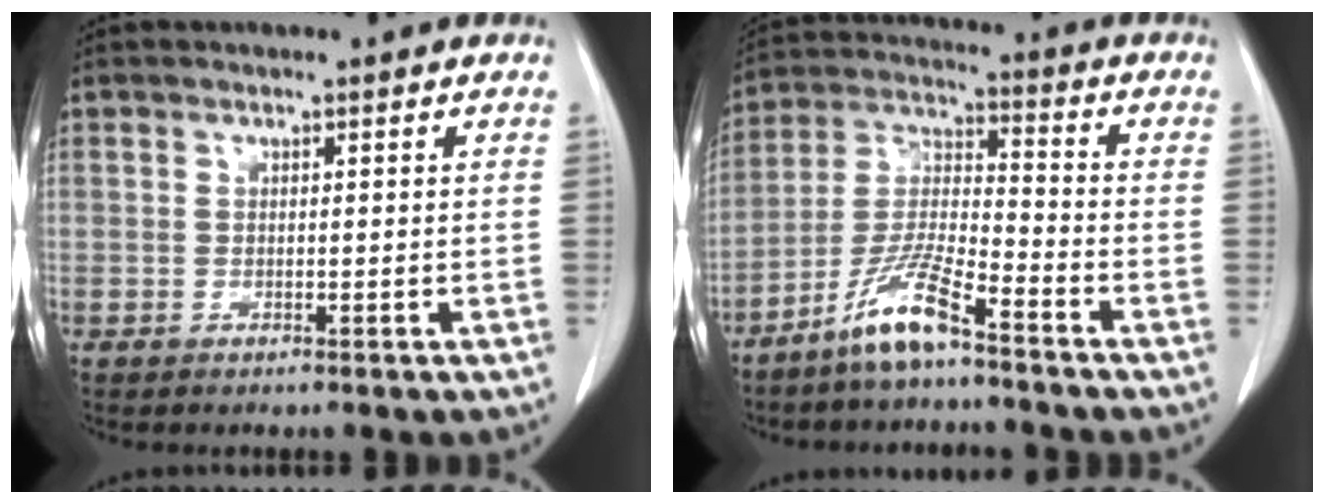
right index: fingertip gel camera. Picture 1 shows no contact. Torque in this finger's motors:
{"motor_torque": [1.18, -0.96, 0.48, 0.15]}